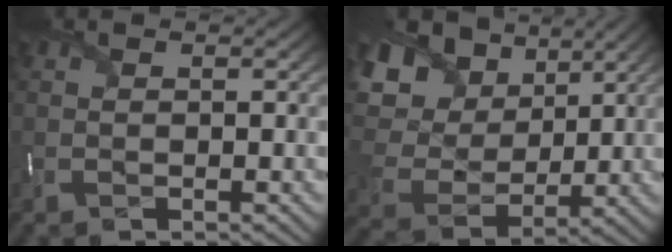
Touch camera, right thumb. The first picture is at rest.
{"total": 14.2, "force": [6.4, 9.9, 7.9], "torque": [-0.219, 0.039, 0.118]}